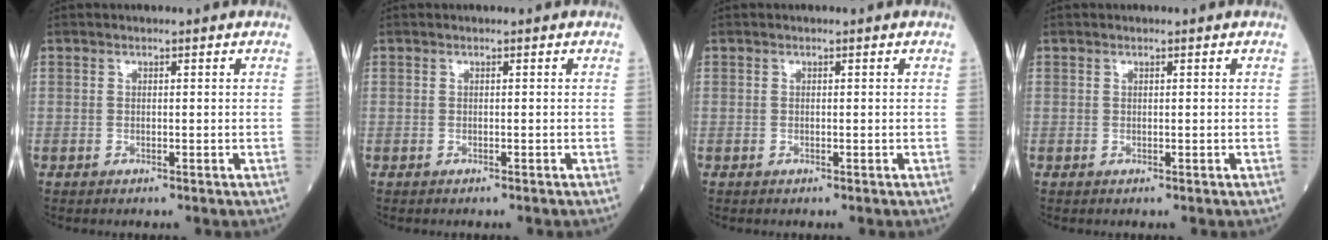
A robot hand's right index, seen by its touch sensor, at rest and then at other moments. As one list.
[{"total": 0.0}, {"total": 0.0}, {"total": 0.0}]